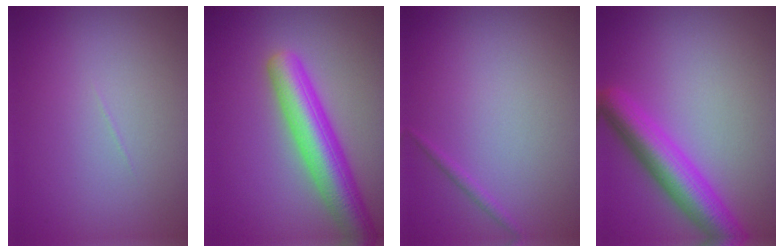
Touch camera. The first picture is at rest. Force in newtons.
{"total": 6.3, "press": 6.3, "slide": 0.4}
{"total": 0.6, "press": 0.6, "slide": 0.0}
{"total": 5.6, "press": 5.6, "slide": 0.2}